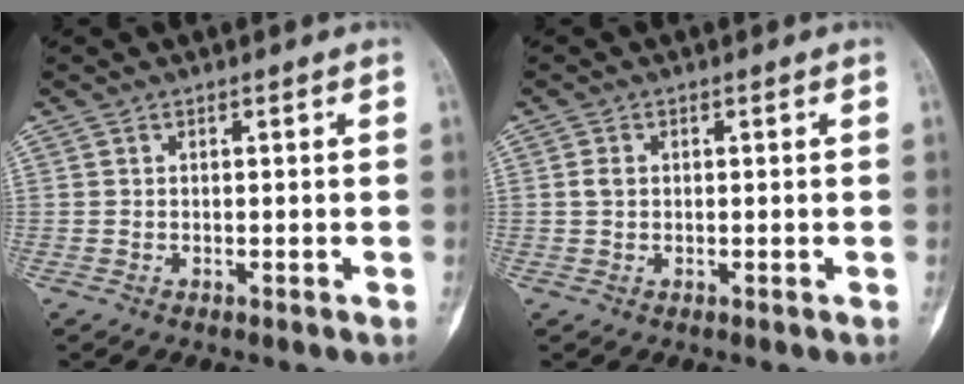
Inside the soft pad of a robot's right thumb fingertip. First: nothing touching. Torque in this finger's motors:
{"motor_torque": [0.21, 0.39, 0.06, -0.30, 0.00]}